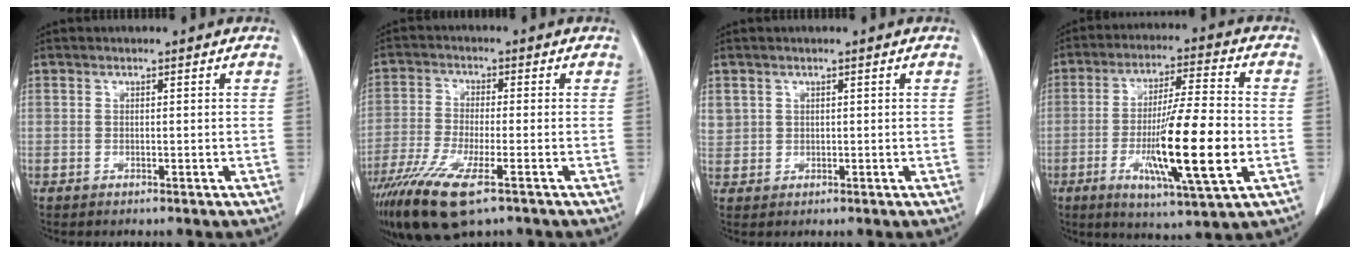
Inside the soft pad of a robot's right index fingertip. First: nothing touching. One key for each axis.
{"total": 11.3, "fx": -6.9, "fy": 2.2, "fz": 8.7, "tx": -0.167, "ty": -0.030, "tz": -0.120}
{"total": 3.0, "fx": 1.3, "fy": 2.7, "fz": 0.6, "tx": -0.012, "ty": 0.011, "tz": 0.032}
{"total": 16.0, "fx": -3.7, "fy": 1.0, "fz": 15.5, "tx": -0.272, "ty": -0.018, "tz": -0.061}